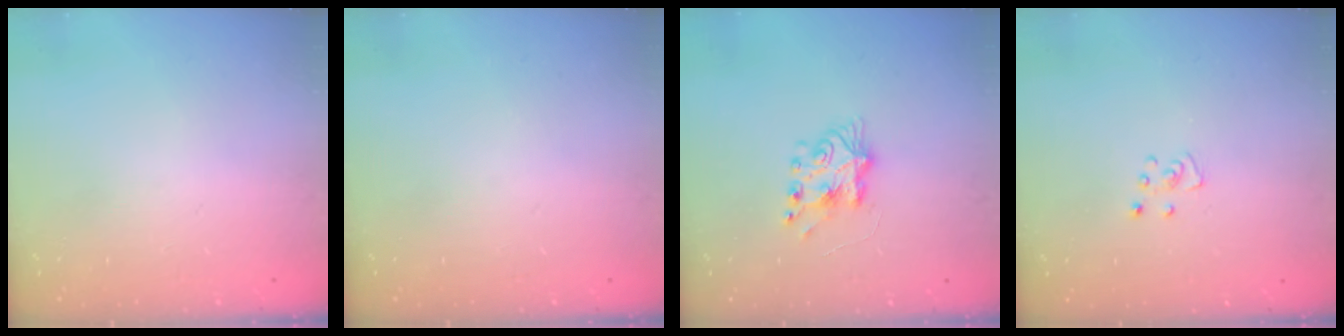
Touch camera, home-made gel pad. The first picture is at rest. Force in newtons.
{"total": 0.0}
{"total": 7.9, "press": 7.8, "slide": 1.0}
{"total": 3.9, "press": 3.9, "slide": 0.2}